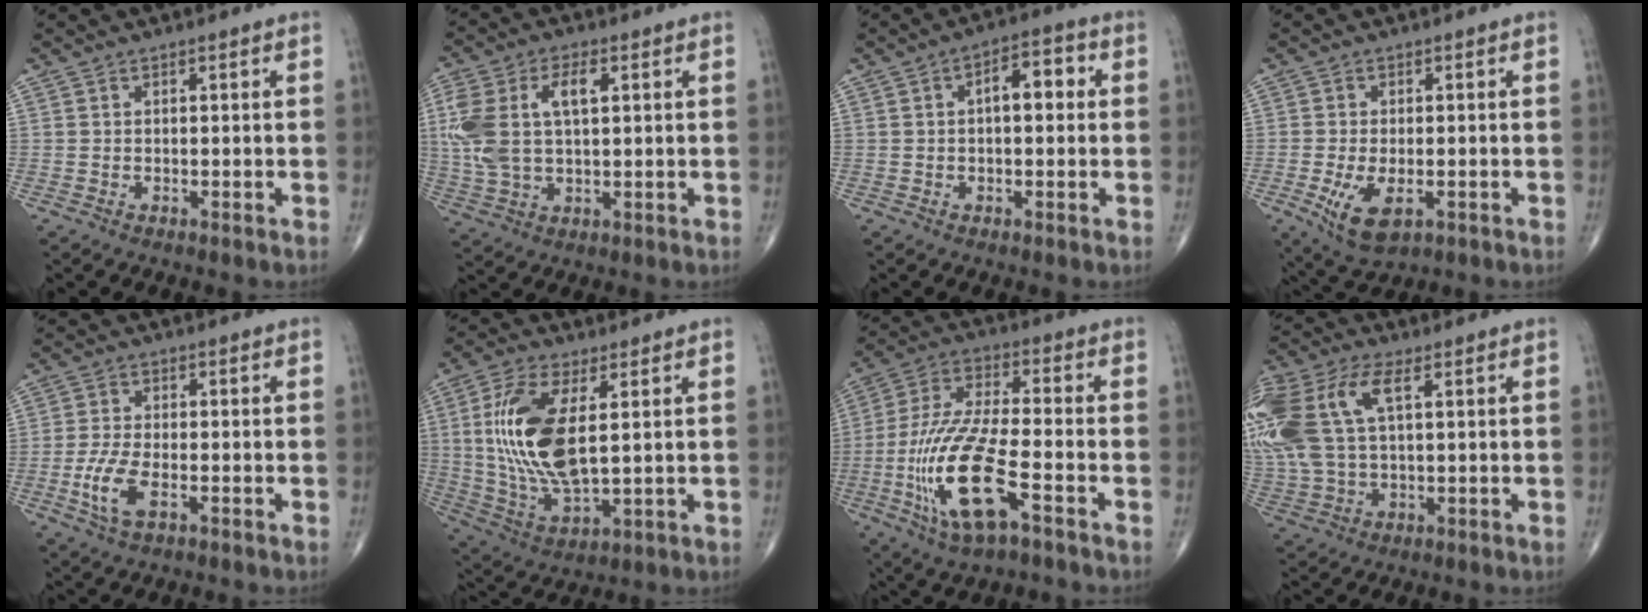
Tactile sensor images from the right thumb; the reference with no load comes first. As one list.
[{"total": 13.3, "force": [2.8, 6.9, 11.0], "torque": [-0.250, 0.015, 0.061]}, {"total": 6.6, "force": [0.9, 3.1, 5.7], "torque": [-0.068, 0.016, 0.004]}, {"total": 7.6, "force": [-2.4, 3.8, 6.1], "torque": [-0.114, -0.009, -0.031]}, {"total": 6.4, "force": [-2.3, 2.8, 5.3], "torque": [-0.118, 0.007, -0.044]}, {"total": 16.4, "force": [2.7, 6.9, 14.6], "torque": [-0.301, -0.020, 0.058]}, {"total": 17.6, "force": [-6.4, 5.3, 15.5], "torque": [-0.336, 0.024, -0.114]}, {"total": 21.4, "force": [5.9, 11.6, 17.0], "torque": [-0.438, 0.031, 0.111]}]